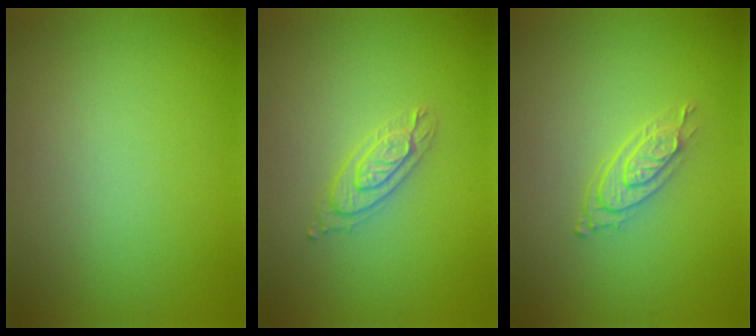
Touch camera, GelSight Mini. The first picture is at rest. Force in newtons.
{"total": 2.2, "press": 2.1, "slide": 0.5}
{"total": 2.7, "press": 2.1, "slide": 1.7}